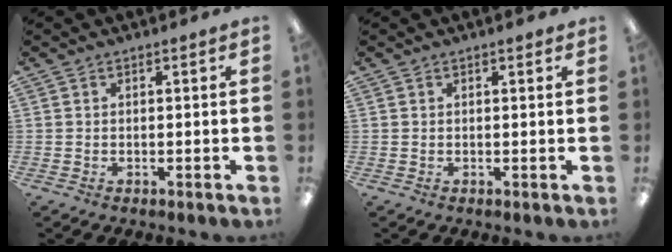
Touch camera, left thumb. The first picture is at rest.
{"total": 0.7, "force": [0.5, 0.2, 0.5], "torque": [-0.002, 0.000, 0.006]}